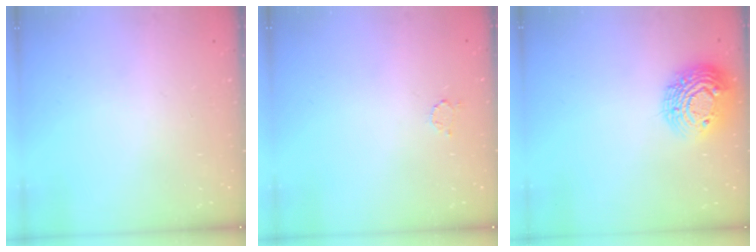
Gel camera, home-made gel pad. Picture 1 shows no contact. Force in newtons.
{"total": 2.3, "press": 2.3, "slide": 0.3}
{"total": 15.6, "press": 15.6, "slide": 1.0}